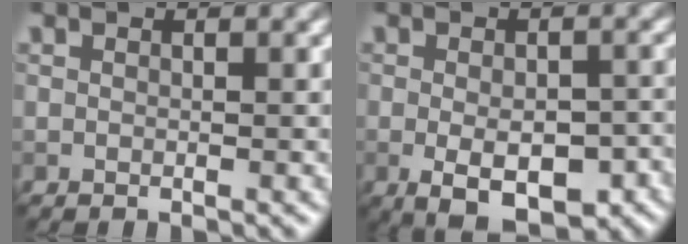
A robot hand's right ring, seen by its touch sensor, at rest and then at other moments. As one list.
[{"total": 8.1, "force": [-2.9, 3.8, 6.6], "torque": [-0.096, -0.020, -0.031]}]